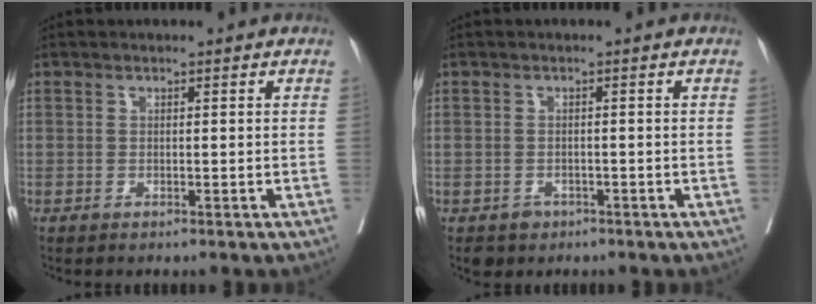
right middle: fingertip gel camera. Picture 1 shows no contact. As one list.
[{"total": 2.4, "force": [-1.4, 1.9, 0.4], "torque": [-0.004, 0.005, -0.019]}]